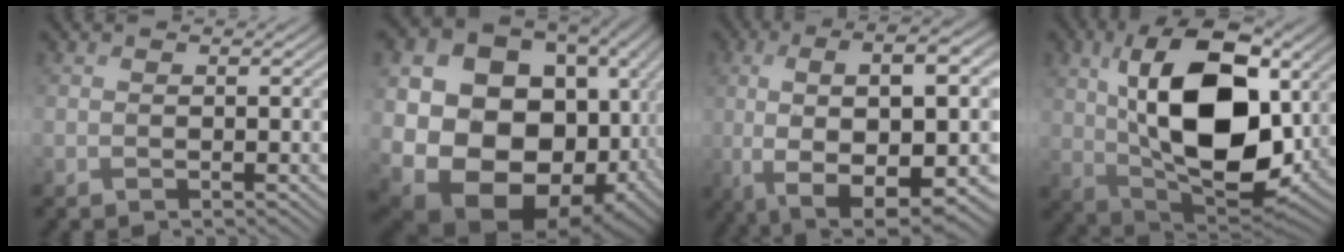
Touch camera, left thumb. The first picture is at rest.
{"total": 23.1, "force": [-1.1, 18.5, 13.8], "torque": [-0.290, -0.039, -0.004]}
{"total": 14.6, "force": [-1.0, 5.1, 13.7], "torque": [-0.257, -0.004, -0.004]}
{"total": 17.2, "force": [2.9, 9.7, 13.9], "torque": [-0.260, 0.005, 0.055]}